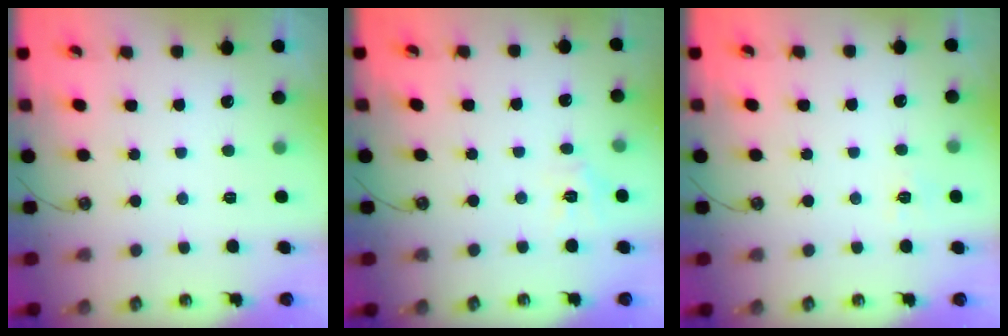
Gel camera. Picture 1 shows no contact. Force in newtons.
{"total": 5.1, "press": 5.1, "slide": 0.2}
{"total": 5.8, "press": 5.7, "slide": 0.8}